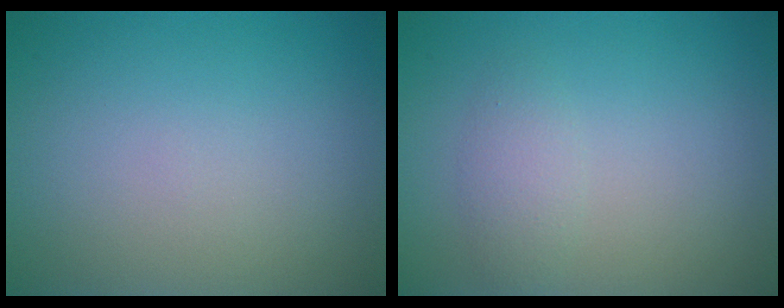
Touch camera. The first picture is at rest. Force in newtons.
{"total": 1.6, "press": 1.6, "slide": 0.1}